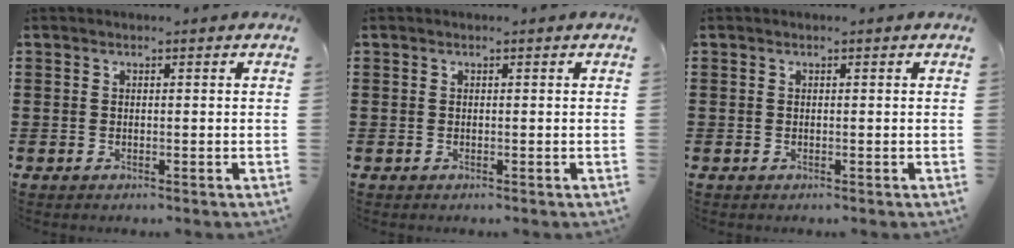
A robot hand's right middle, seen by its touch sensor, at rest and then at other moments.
{"total": 0.0}
{"total": 0.0}